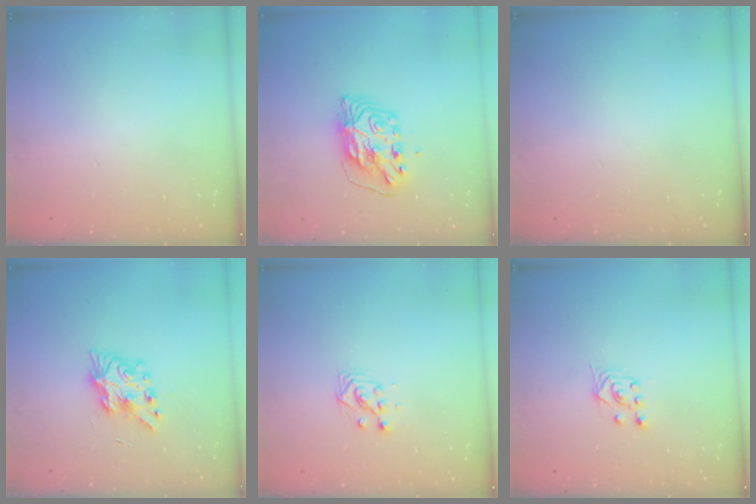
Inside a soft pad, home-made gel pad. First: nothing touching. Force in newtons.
{"total": 8.8, "press": 8.8, "slide": 0.8}
{"total": 0.0}
{"total": 8.3, "press": 8.2, "slide": 0.2}
{"total": 3.6, "press": 3.6, "slide": 0.1}
{"total": 2.8, "press": 2.4, "slide": 1.4}